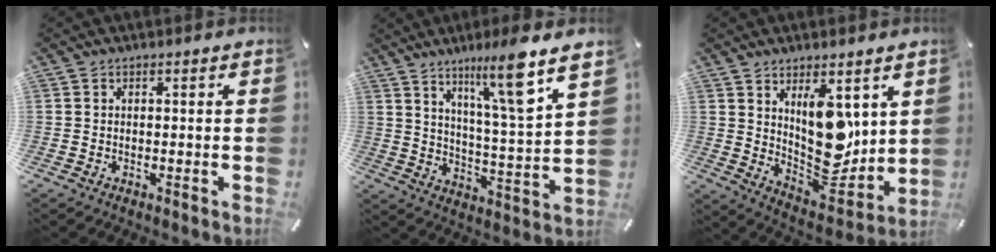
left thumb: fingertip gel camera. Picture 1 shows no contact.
{"total": 14.1, "force": [9.9, 1.4, 10.0], "torque": [-0.161, -0.057, 0.153]}
{"total": 13.2, "force": [4.6, 7.5, 9.7], "torque": [-0.142, -0.052, 0.091]}